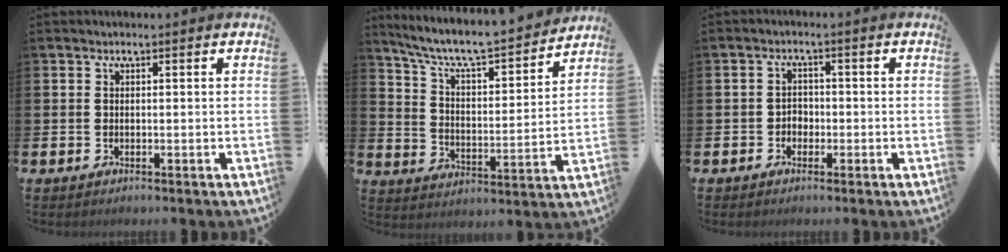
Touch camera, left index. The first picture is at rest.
{"total": 7.7, "force": [7.1, 1.1, 2.8], "torque": [-0.091, -0.055, 0.117]}
{"total": 1.9, "force": [-0.9, 1.6, 0.6], "torque": [-0.013, 0.005, -0.020]}